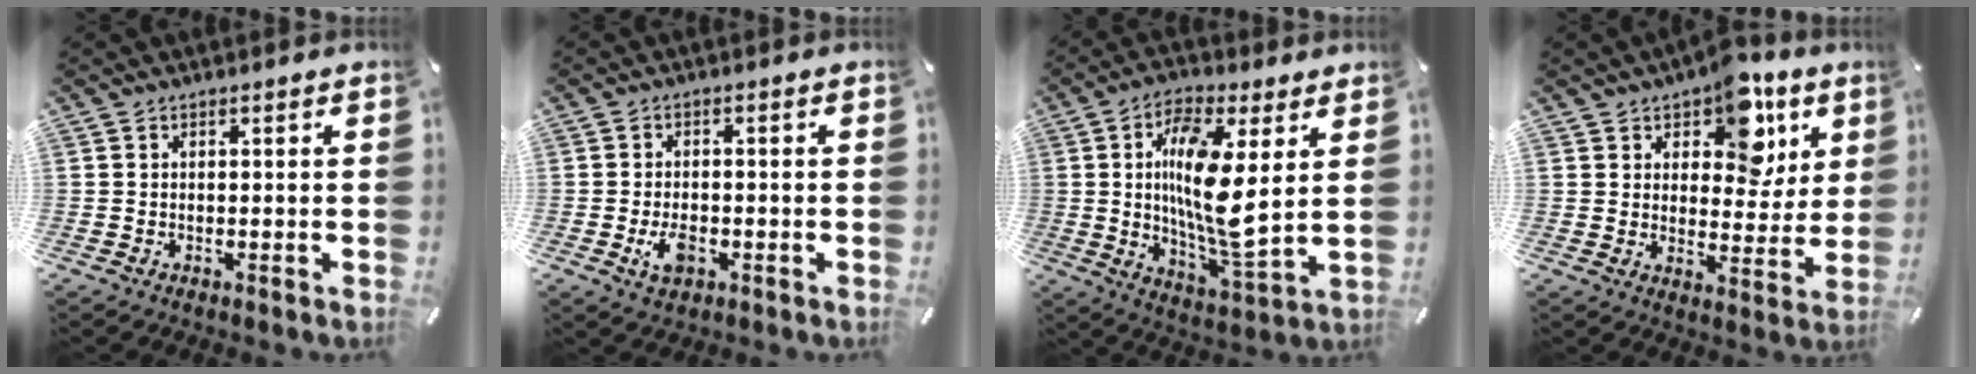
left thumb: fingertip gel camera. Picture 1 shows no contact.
{"total": 4.4, "force": [-1.5, 2.7, 3.2], "torque": [-0.065, -0.003, -0.030]}
{"total": 15.1, "force": [2.8, 4.6, 14.1], "torque": [-0.281, -0.027, 0.036]}
{"total": 12.3, "force": [7.0, 7.5, 6.7], "torque": [-0.090, -0.043, 0.121]}